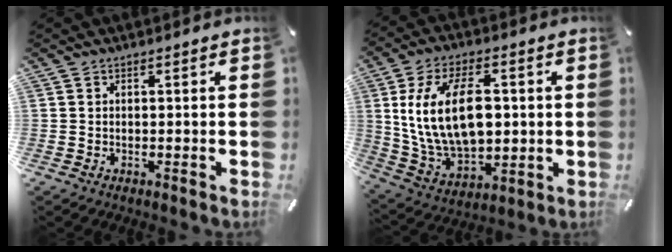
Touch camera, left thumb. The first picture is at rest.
{"total": 18.4, "force": [2.1, 11.5, 14.2], "torque": [-0.288, 0.000, 0.034]}